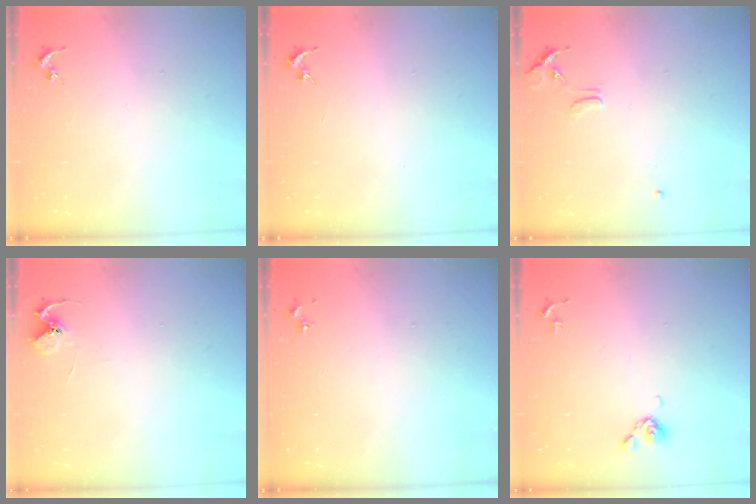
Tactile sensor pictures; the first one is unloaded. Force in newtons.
{"total": 0.0}
{"total": 8.3, "press": 8.3, "slide": 0.7}
{"total": 5.2, "press": 5.2, "slide": 0.4}
{"total": 0.0}
{"total": 6.5, "press": 6.0, "slide": 2.5}